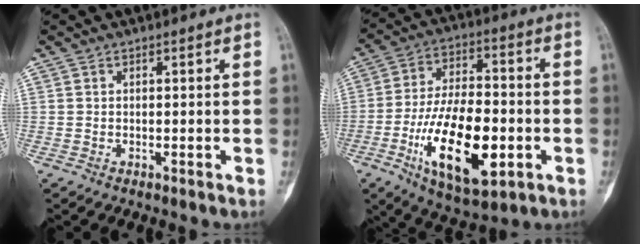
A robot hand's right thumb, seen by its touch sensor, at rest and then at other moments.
{"total": 19.6, "force": [-5.6, 8.9, 16.5], "torque": [-0.273, 0.016, -0.087]}